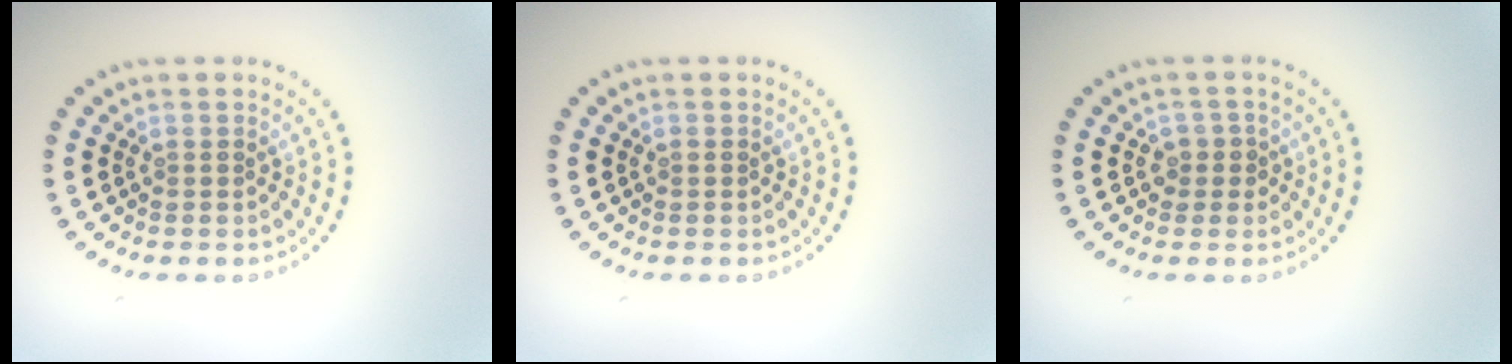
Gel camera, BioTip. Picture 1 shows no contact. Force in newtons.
{"total": 0.0}
{"total": 1.6, "press": 1.2, "slide": 1.0}